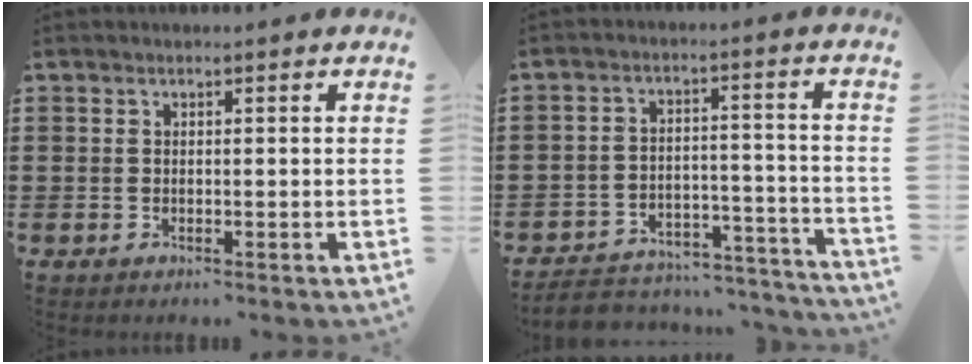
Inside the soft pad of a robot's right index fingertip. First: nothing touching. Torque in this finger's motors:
{"motor_torque": [-2.04, 0.10, -1.05, -0.21]}